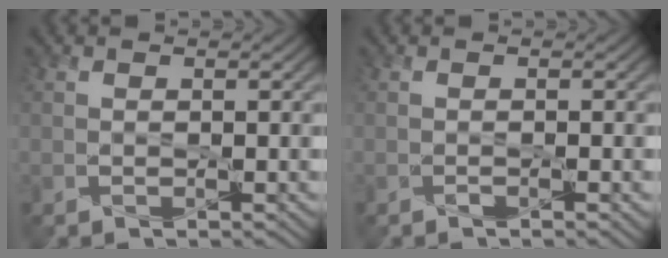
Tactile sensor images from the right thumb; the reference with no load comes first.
{"total": 0.9, "force": [-0.5, 0.1, 0.7], "torque": [-0.011, -0.003, -0.009]}